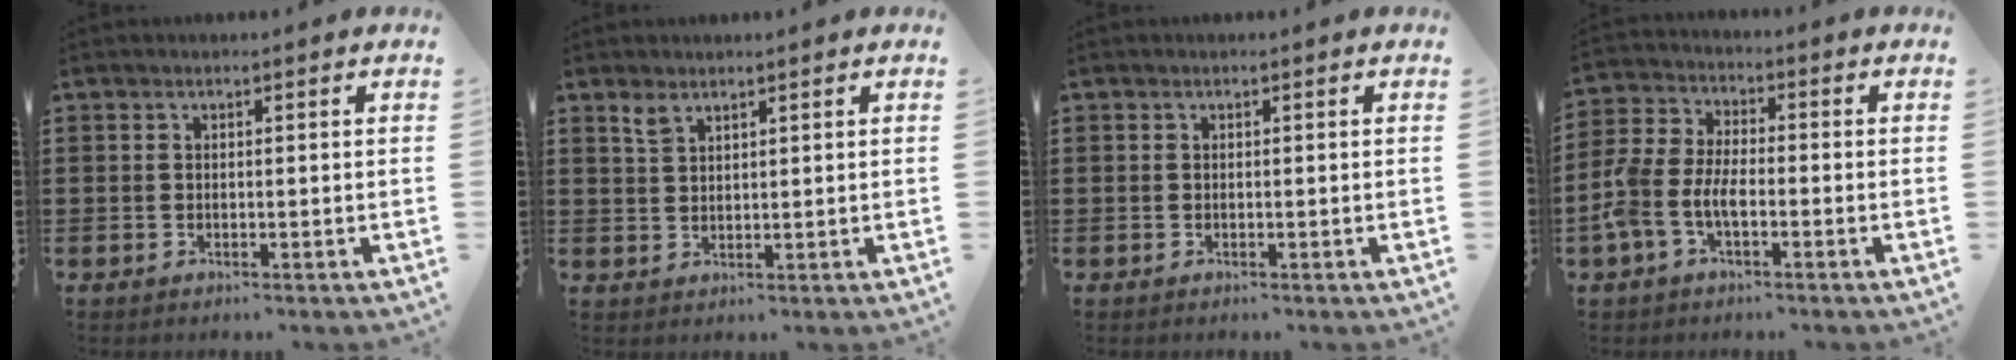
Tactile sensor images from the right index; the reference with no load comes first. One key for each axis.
{"total": 2.2, "fx": 1.8, "fy": 0.9, "fz": 0.9, "tx": -0.023, "ty": 0.001, "tz": 0.034}
{"total": 0.0}
{"total": 6.1, "fx": -2.7, "fy": 3.1, "fz": 4.6, "tx": -0.131, "ty": -0.004, "tz": -0.062}